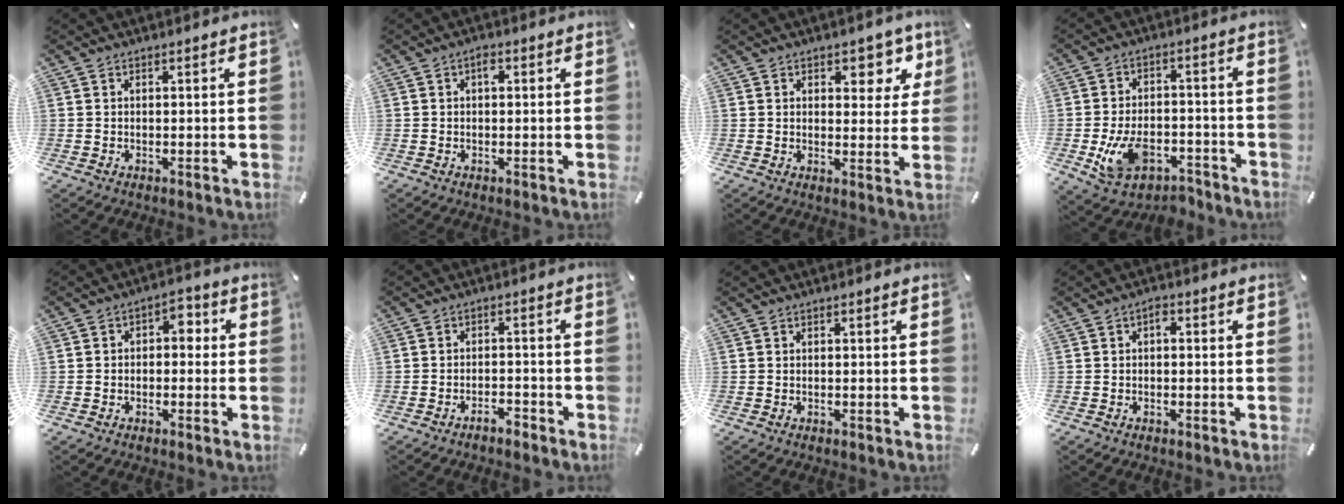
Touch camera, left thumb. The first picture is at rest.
{"total": 1.8, "force": [0.3, 1.0, 1.4], "torque": [-0.022, 0.003, 0.003]}
{"total": 7.3, "force": [4.0, 4.5, 4.1], "torque": [-0.030, -0.021, 0.061]}
{"total": 11.5, "force": [-4.6, 7.3, 7.6], "torque": [-0.140, 0.022, -0.077]}
{"total": 3.9, "force": [-1.2, 2.9, 2.4], "torque": [-0.038, 0.015, -0.028]}
{"total": 3.0, "force": [-2.8, 1.0, 0.5], "torque": [-0.009, 0.015, -0.055]}
{"total": 0.0}
{"total": 1.6, "force": [-0.3, 1.0, 1.3], "torque": [-0.027, 0.009, -0.009]}